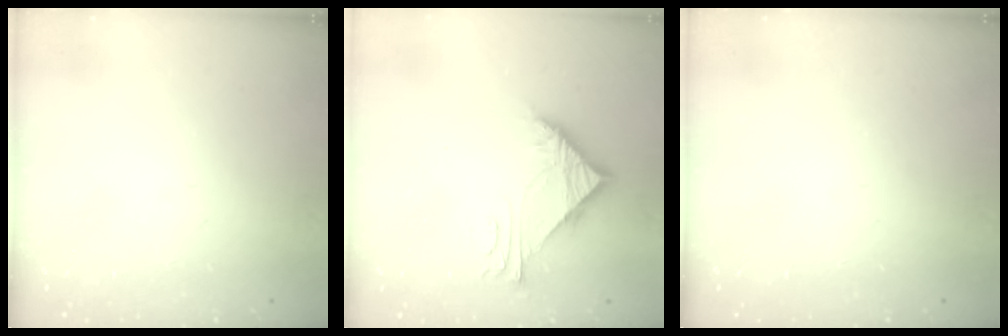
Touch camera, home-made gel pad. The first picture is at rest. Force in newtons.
{"total": 5.6, "press": 5.6, "slide": 0.3}
{"total": 0.0}